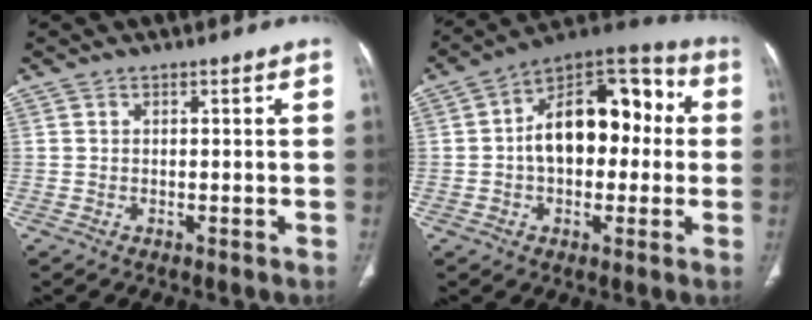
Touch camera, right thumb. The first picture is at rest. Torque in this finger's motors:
{"motor_torque": [1.54, 3.16, 1.60, -0.53, 0.17]}